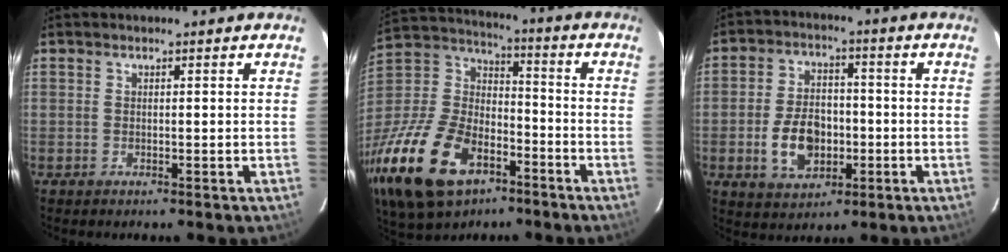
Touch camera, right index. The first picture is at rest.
{"total": 31.2, "force": [-16.3, 17.9, 19.6], "torque": [-0.458, -0.016, -0.276]}
{"total": 10.3, "force": [-2.7, 6.8, 7.3], "torque": [-0.149, 0.013, -0.035]}